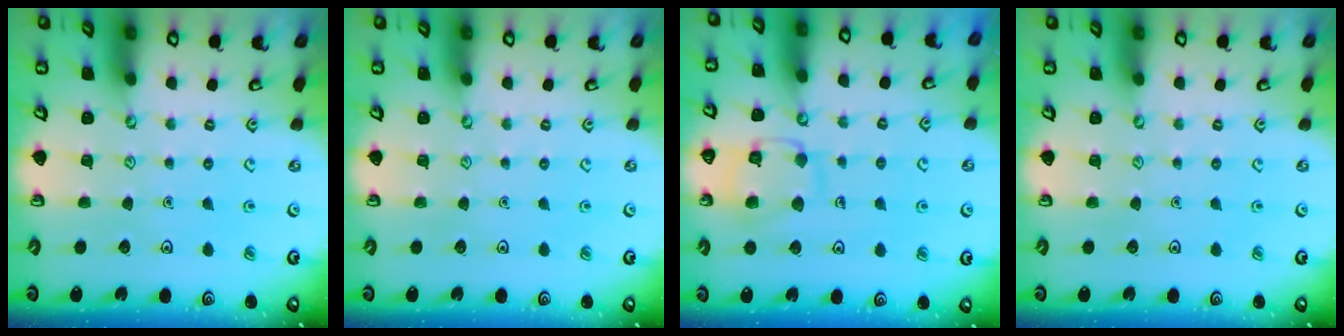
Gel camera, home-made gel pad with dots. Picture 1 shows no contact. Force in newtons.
{"total": 0.0}
{"total": 11.8, "press": 11.7, "slide": 0.9}
{"total": 0.0}